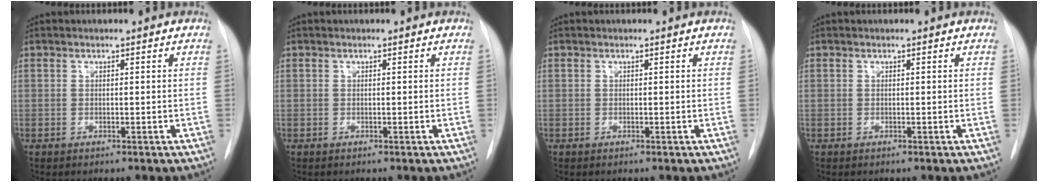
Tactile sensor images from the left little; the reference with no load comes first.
{"total": 0.0}
{"total": 0.0}
{"total": 0.0}